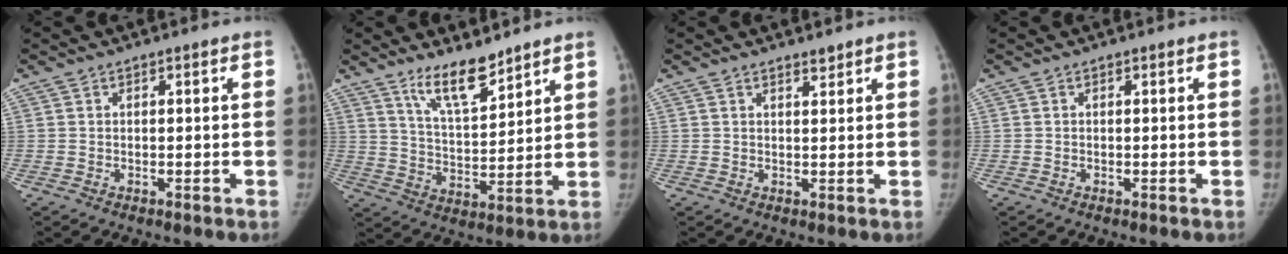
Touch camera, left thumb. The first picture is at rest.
{"total": 9.4, "force": [7.3, 2.4, 5.3], "torque": [-0.074, -0.060, 0.140]}
{"total": 1.3, "force": [1.1, 0.3, 0.5], "torque": [-0.003, -0.009, 0.018]}
{"total": 0.0}